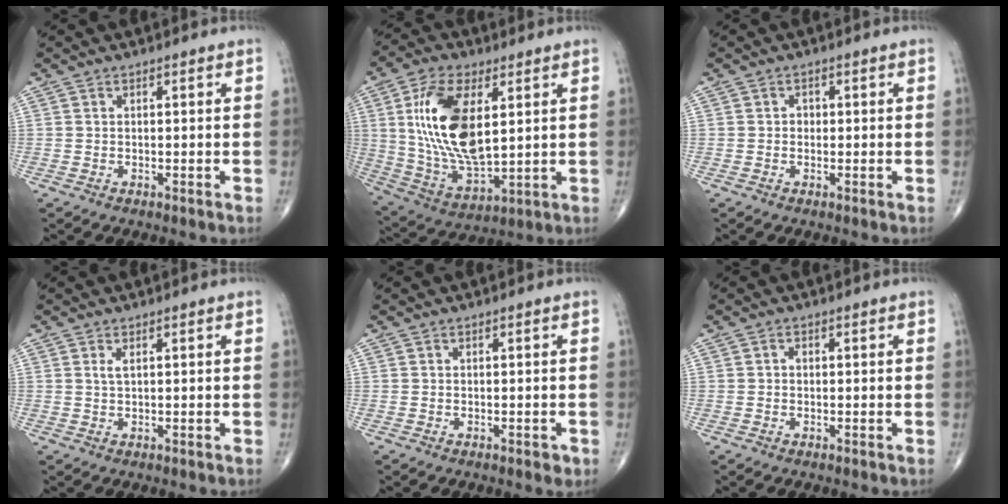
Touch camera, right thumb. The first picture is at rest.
{"total": 18.4, "force": [4.1, 8.8, 15.7], "torque": [-0.299, -0.019, 0.086]}
{"total": 1.1, "force": [0.0, 0.9, 0.5], "torque": [0.000, 0.003, -0.005]}
{"total": 1.1, "force": [0.5, 0.3, 0.9], "torque": [-0.019, 0.002, 0.010]}
{"total": 1.1, "force": [-0.5, 0.6, 0.8], "torque": [-0.007, -0.001, -0.006]}
{"total": 0.6, "force": [0.0, 0.5, 0.4], "torque": [-0.002, 0.001, -0.005]}